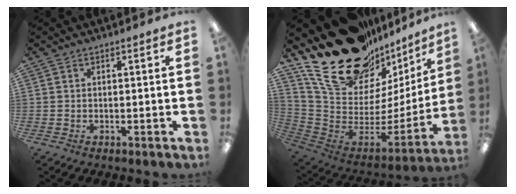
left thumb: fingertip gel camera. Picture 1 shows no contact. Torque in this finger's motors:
{"motor_torque": [0.52, 0.36, 0.59, -2.18, 0.35]}